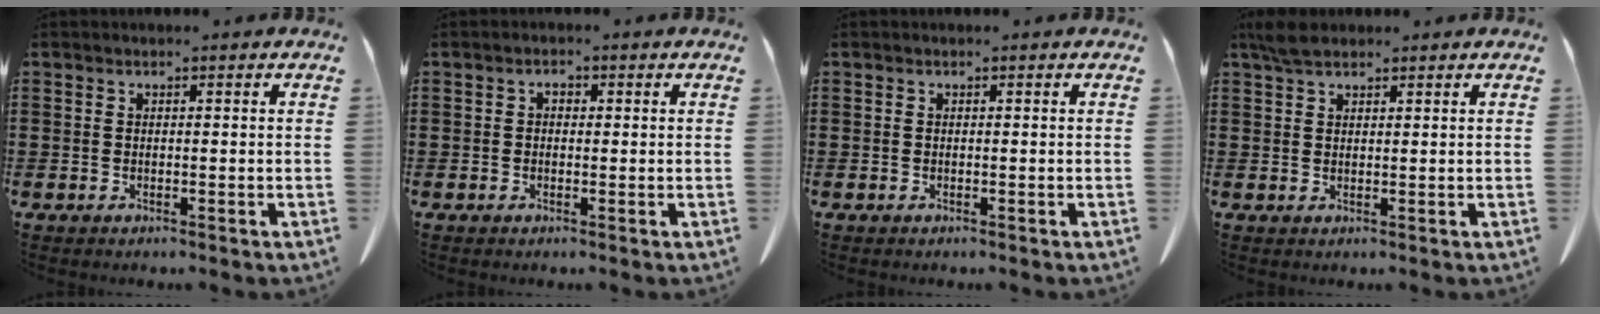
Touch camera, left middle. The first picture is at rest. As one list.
[{"total": 1.2, "force": [-0.2, 0.8, 0.9], "torque": [-0.019, 0.004, -0.004]}, {"total": 0.0}, {"total": 3.1, "force": [2.4, 1.1, 1.7], "torque": [-0.040, 0.004, 0.045]}]